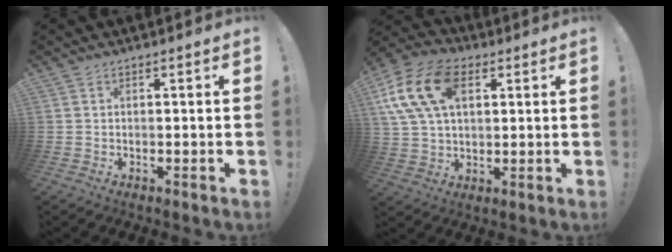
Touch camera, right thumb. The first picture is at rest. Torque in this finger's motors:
{"motor_torque": [0.97, 1.40, 1.10, 0.48, 0.13]}